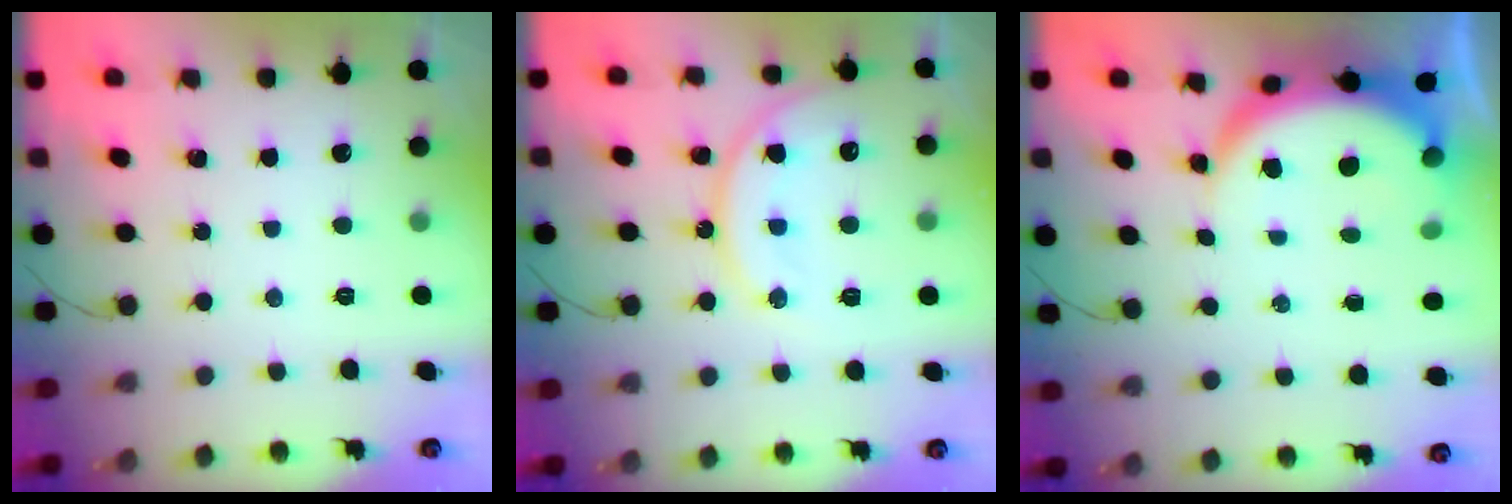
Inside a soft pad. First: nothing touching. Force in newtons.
{"total": 12.8, "press": 12.8, "slide": 0.9}
{"total": 7.4, "press": 7.3, "slide": 1.0}